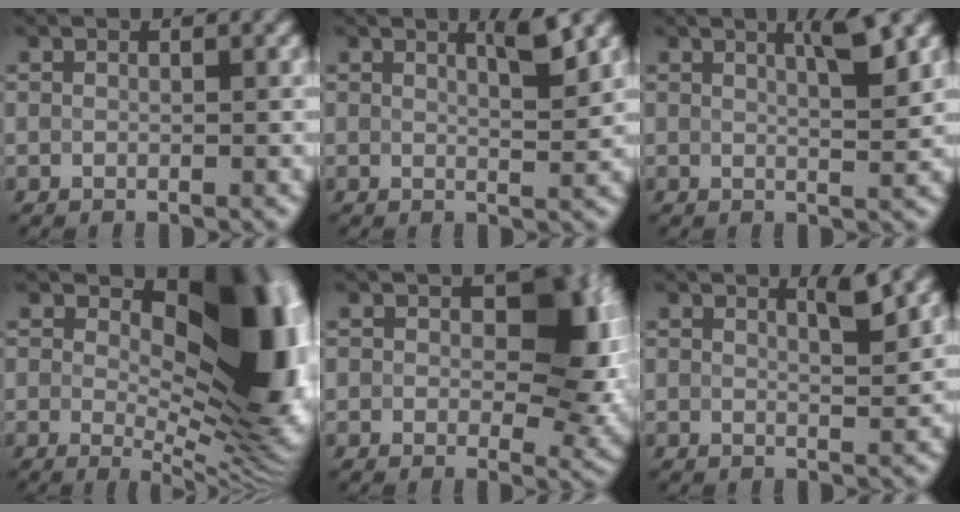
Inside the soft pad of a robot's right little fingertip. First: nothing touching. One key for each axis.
{"total": 2.1, "fx": 1.3, "fy": 0.1, "fz": 1.7, "tx": -0.021, "ty": -0.001, "tz": 0.018}
{"total": 2.8, "fx": 1.5, "fy": 0.2, "fz": 2.4, "tx": -0.030, "ty": 0.001, "tz": 0.022}
{"total": 13.3, "fx": 2.0, "fy": 6.5, "fz": 11.4, "tx": -0.132, "ty": -0.001, "tz": 0.035}
{"total": 8.0, "fx": 0.8, "fy": 4.9, "fz": 6.3, "tx": -0.065, "ty": 0.000, "tz": 0.006}
{"total": 1.7, "fx": 1.2, "fy": 0.0, "fz": 1.2, "tx": -0.017, "ty": -0.001, "tz": 0.015}